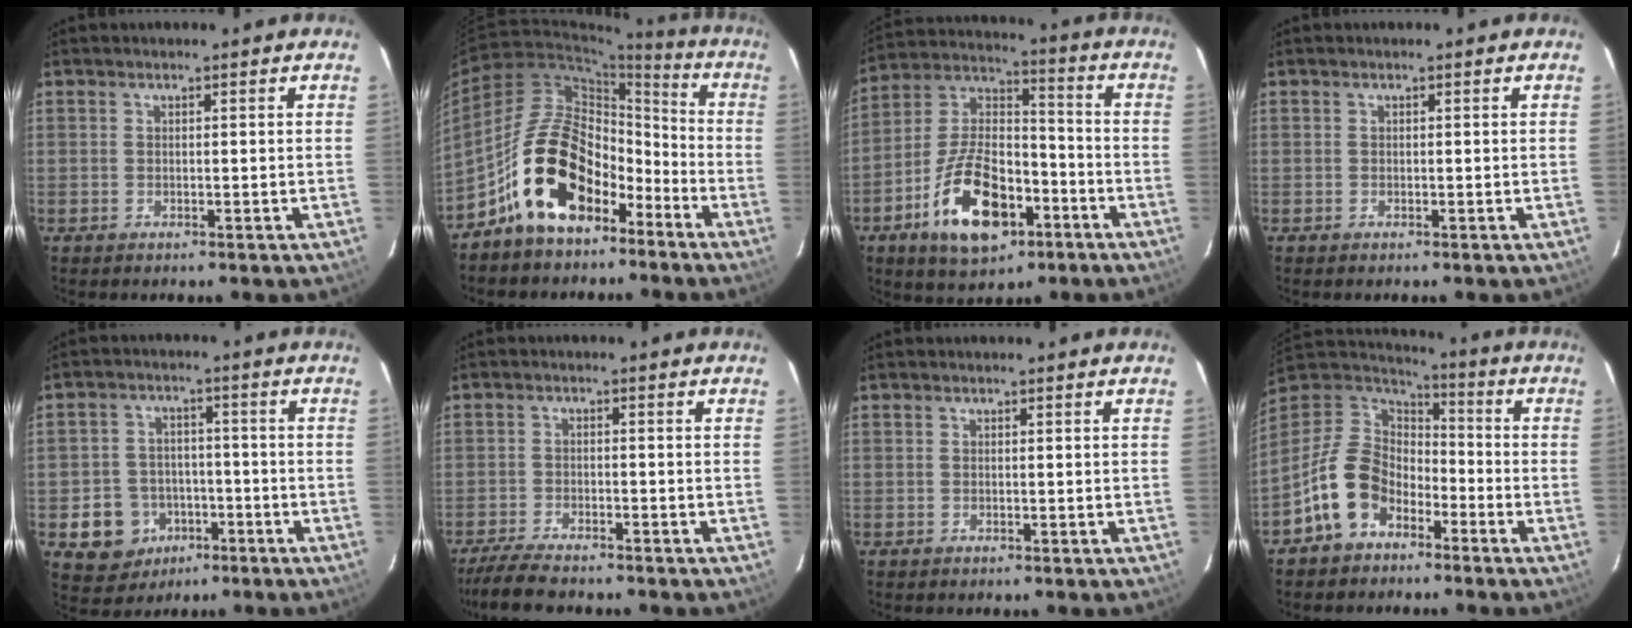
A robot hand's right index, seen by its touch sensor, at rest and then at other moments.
{"total": 17.3, "force": [-10.2, 10.0, 9.7], "torque": [-0.172, 0.032, -0.165]}
{"total": 18.0, "force": [-8.3, 9.2, 13.1], "torque": [-0.263, 0.013, -0.137]}
{"total": 0.0}
{"total": 9.5, "force": [-4.1, 8.4, 2.0], "torque": [-0.061, 0.027, -0.048]}
{"total": 7.5, "force": [-6.7, 1.3, 3.1], "torque": [-0.089, -0.020, -0.119]}
{"total": 0.0}
{"total": 12.9, "force": [-6.8, 9.2, 6.0], "torque": [-0.135, 0.023, -0.123]}